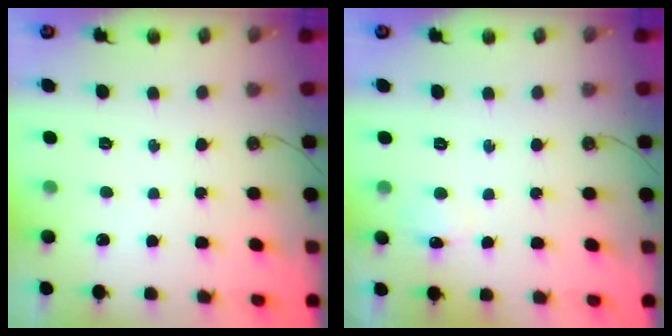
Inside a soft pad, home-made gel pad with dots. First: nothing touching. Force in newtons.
{"total": 6.4, "press": 6.3, "slide": 0.9}